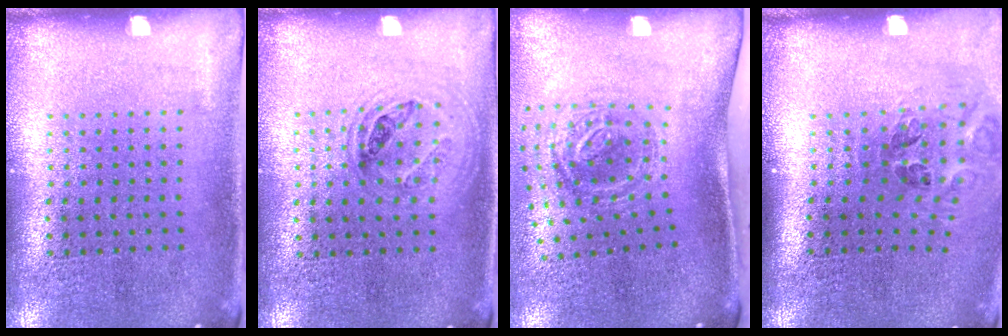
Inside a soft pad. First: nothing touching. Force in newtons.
{"total": 1.0, "press": 0.9, "slide": 0.3}
{"total": 1.9, "press": 1.2, "slide": 1.5}
{"total": 1.2, "press": 0.9, "slide": 0.7}